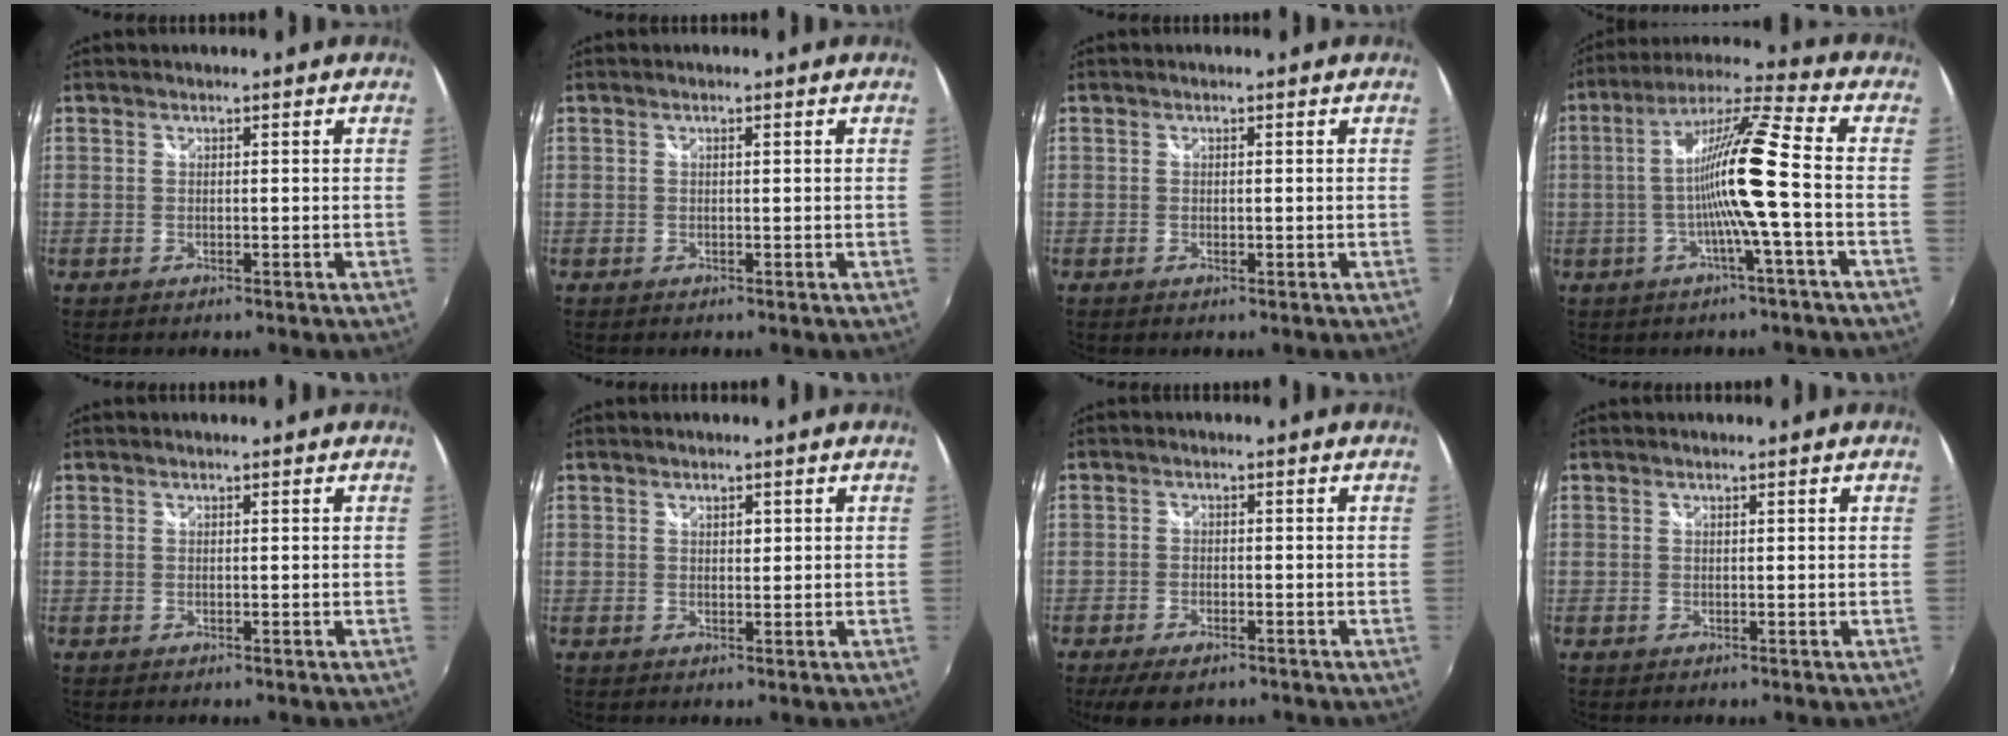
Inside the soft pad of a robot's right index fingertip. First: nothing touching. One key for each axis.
{"total": 0.6, "fx": 0.2, "fy": -0.1, "fz": 0.5, "tx": -0.010, "ty": 0.002, "tz": 0.003}
{"total": 0.6, "fx": 0.0, "fy": 0.2, "fz": 0.5, "tx": -0.008, "ty": 0.000, "tz": -0.001}
{"total": 13.1, "fx": -2.3, "fy": -1.1, "fz": 12.9, "tx": -0.231, "ty": 0.005, "tz": -0.043}
{"total": 0.0}
{"total": 1.2, "fx": 0.5, "fy": 0.7, "fz": 0.8, "tx": -0.010, "ty": 0.002, "tz": 0.009}
{"total": 6.5, "fx": -4.8, "fy": 2.6, "fz": 3.6, "tx": -0.089, "ty": -0.024, "tz": -0.080}
{"total": 0.0}